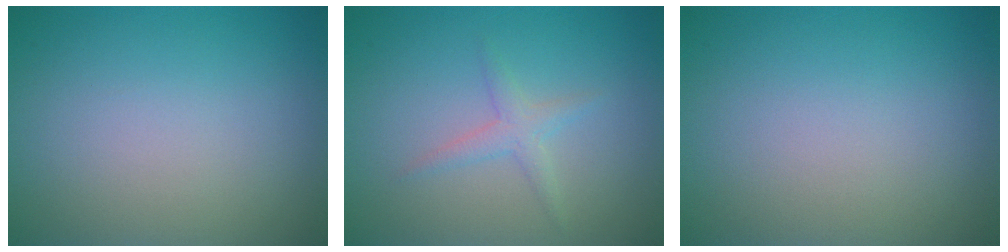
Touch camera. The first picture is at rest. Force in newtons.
{"total": 1.6, "press": 1.6, "slide": 0.1}
{"total": 0.0}